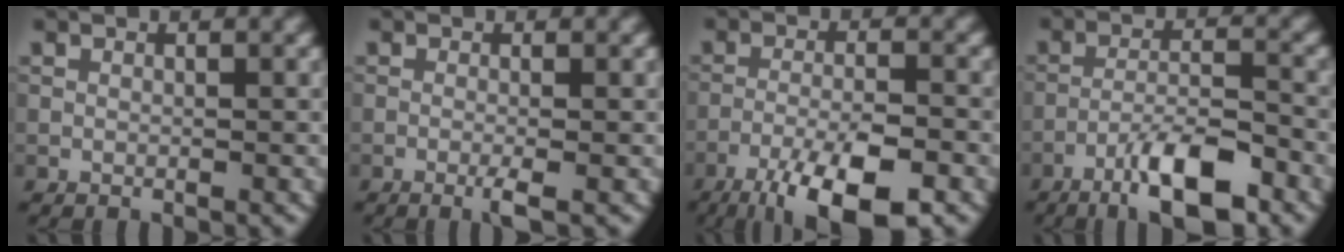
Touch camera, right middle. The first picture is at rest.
{"total": 1.5, "force": [-0.5, 0.2, 1.4], "torque": [-0.025, -0.003, -0.013]}
{"total": 9.1, "force": [-6.0, 2.3, 6.5], "torque": [-0.110, -0.008, -0.104]}
{"total": 6.7, "force": [-4.2, 1.4, 5.0], "torque": [-0.087, 0.006, -0.074]}